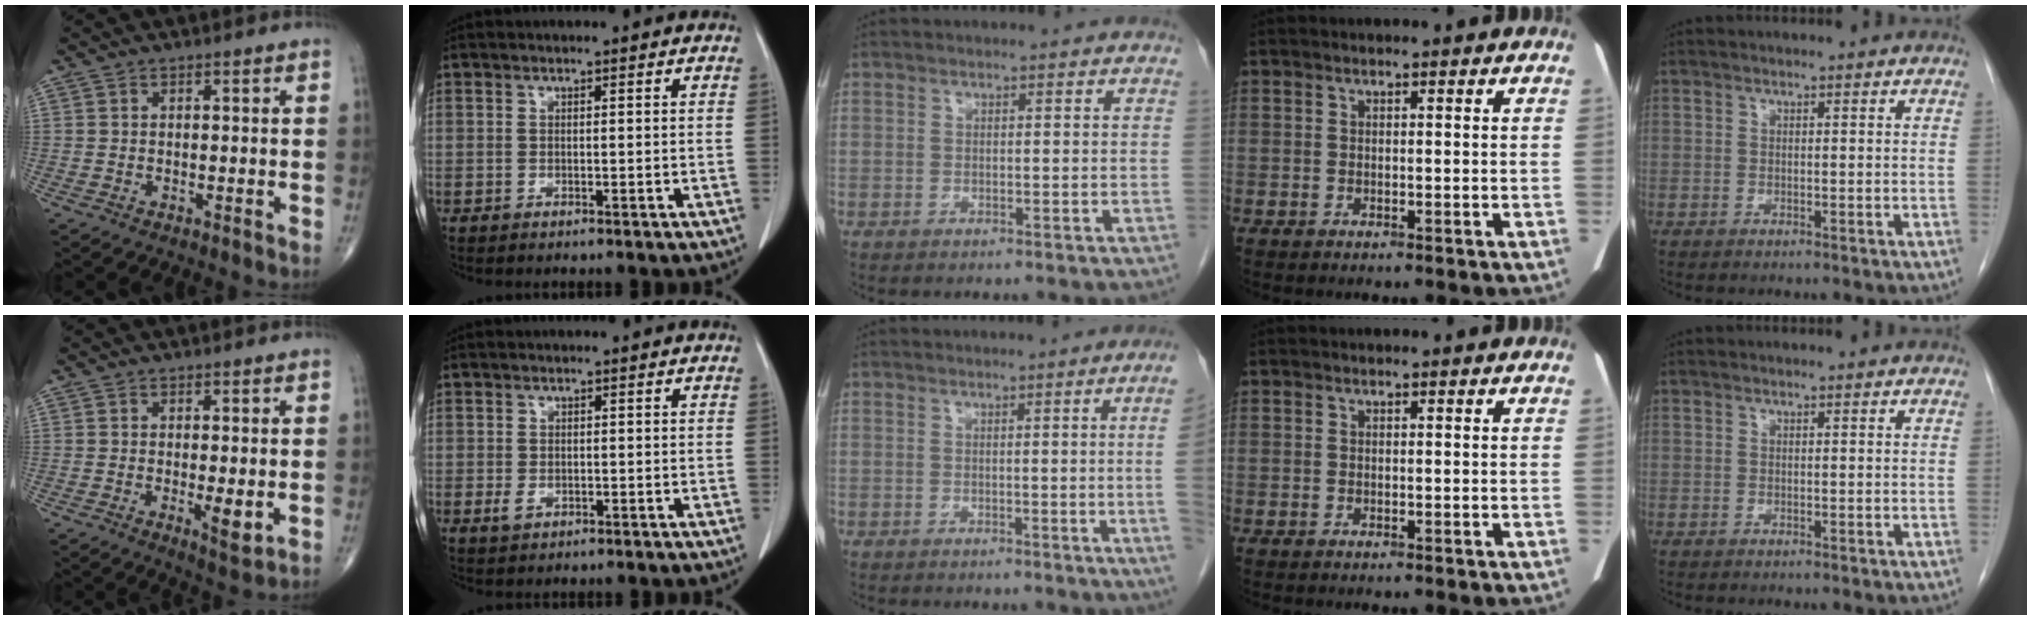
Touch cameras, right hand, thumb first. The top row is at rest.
{"thumb": {"total": 4.1, "force": [-0.6, 1.1, 3.9], "torque": [-0.061, -0.014, -0.008]}, "index": {"total": 1.6, "force": [-0.3, 1.3, 0.9], "torque": [-0.013, 0.002, 0.002]}, "middle": {"total": 5.8, "force": [-0.6, -1.9, 5.5], "torque": [-0.047, -0.008, -0.008]}}